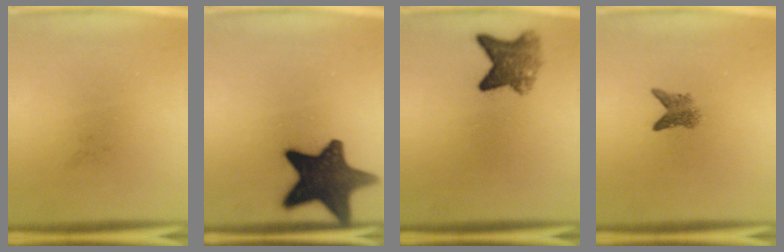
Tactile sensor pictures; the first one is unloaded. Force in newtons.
{"total": 15.5}
{"total": 5.5}
{"total": 2.6}